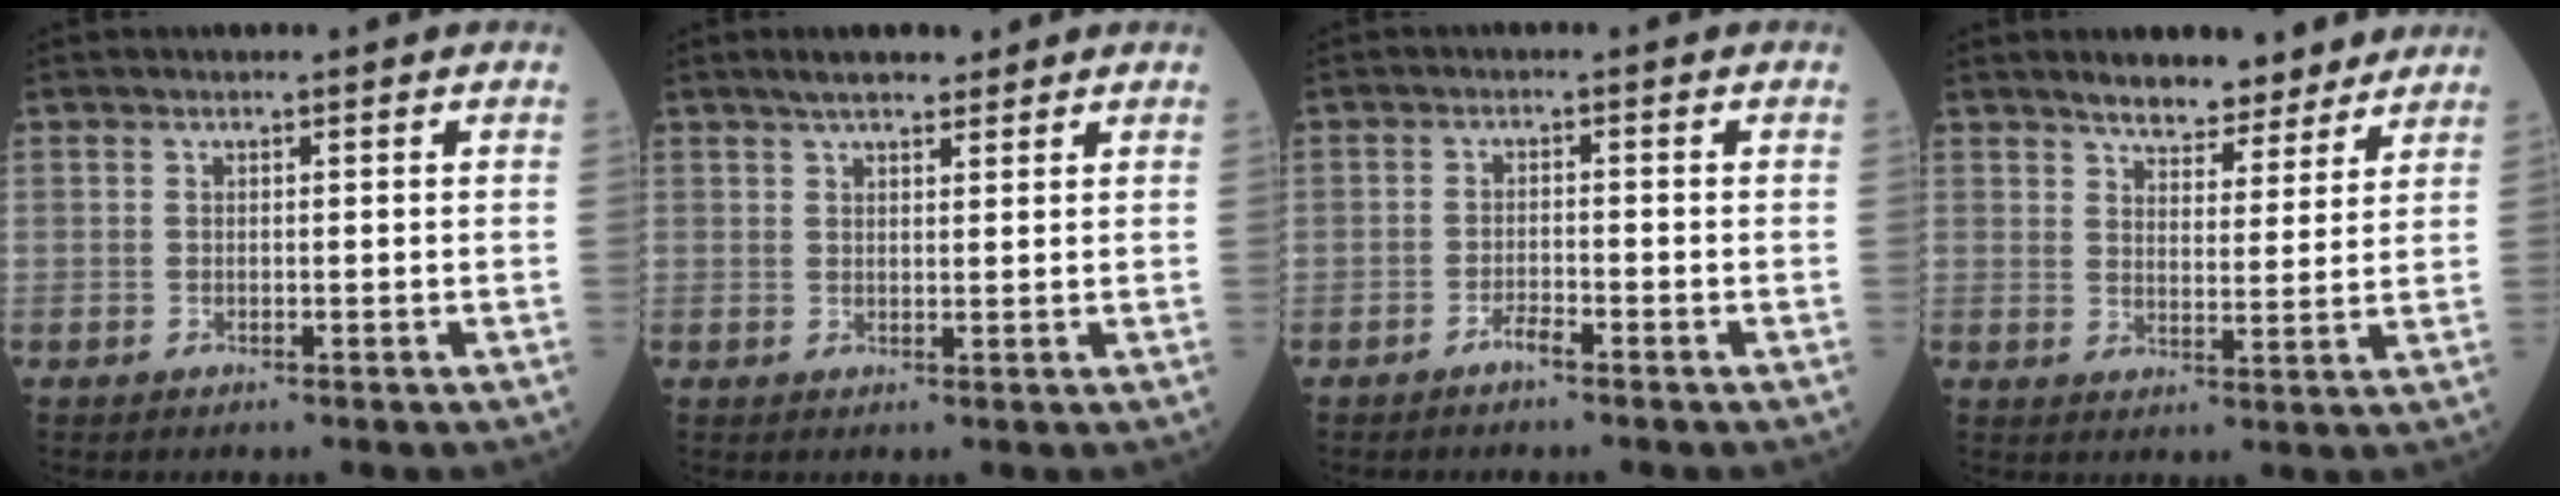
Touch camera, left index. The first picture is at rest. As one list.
[{"total": 4.4, "force": [3.6, 1.3, 2.3], "torque": [-0.041, 0.018, 0.059]}, {"total": 1.7, "force": [-1.4, 0.1, 0.9], "torque": [-0.020, -0.001, -0.028]}, {"total": 8.5, "force": [7.5, 2.7, 2.7], "torque": [-0.031, 0.006, 0.106]}]